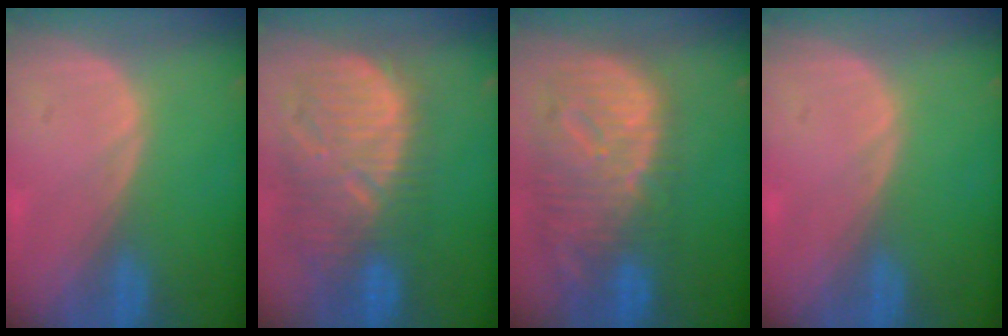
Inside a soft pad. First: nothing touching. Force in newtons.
{"total": 12.6, "press": 11.2, "slide": 5.8}
{"total": 12.5, "press": 10.8, "slide": 6.4}
{"total": 0.0}